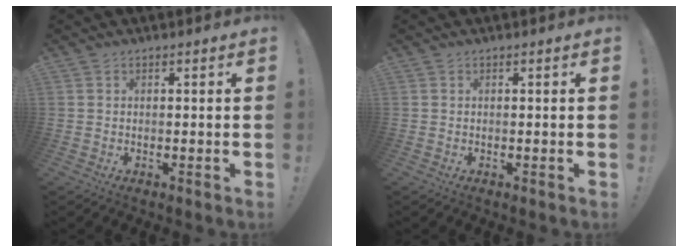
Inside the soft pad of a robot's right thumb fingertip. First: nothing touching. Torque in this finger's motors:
{"motor_torque": [0.00, 0.00, -0.14, 0.14, 0.00]}